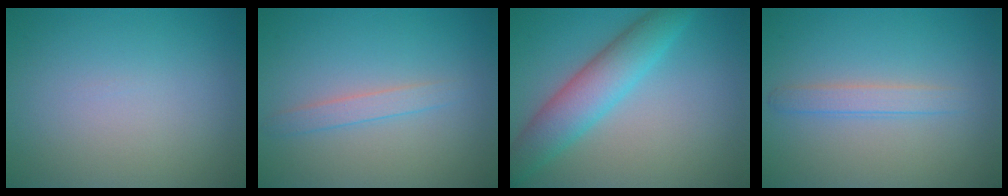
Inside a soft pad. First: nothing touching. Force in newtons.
{"total": 1.5, "press": 1.5, "slide": 0.1}
{"total": 4.6, "press": 4.6, "slide": 0.2}
{"total": 1.8, "press": 1.8, "slide": 0.1}